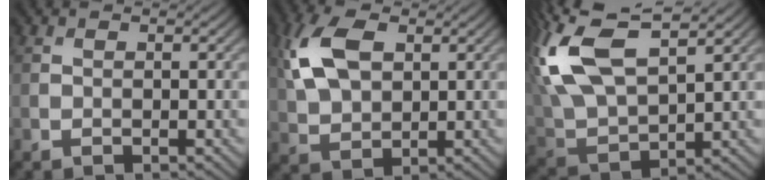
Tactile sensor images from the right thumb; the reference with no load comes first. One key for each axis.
{"total": 9.9, "fx": 3.3, "fy": 5.8, "fz": 7.4, "tx": -0.198, "ty": 0.018, "tz": 0.063}
{"total": 14.8, "fx": 6.2, "fy": 7.2, "fz": 11.4, "tx": -0.278, "ty": 0.014, "tz": 0.124}